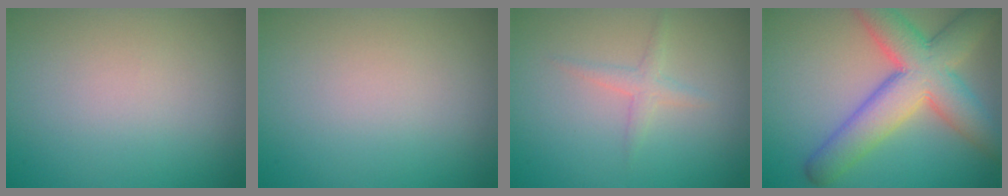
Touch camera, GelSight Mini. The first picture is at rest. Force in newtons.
{"total": 0.0}
{"total": 1.5, "press": 1.5, "slide": 0.1}
{"total": 9.2, "press": 9.2, "slide": 0.3}